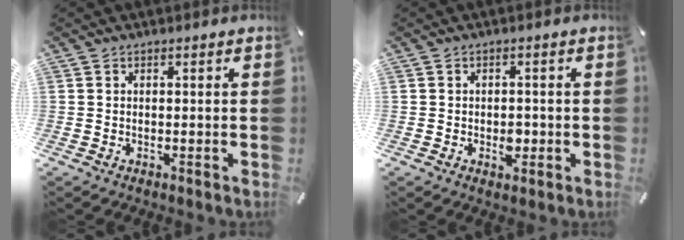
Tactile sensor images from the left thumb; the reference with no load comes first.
{"total": 3.6, "force": [-0.9, 2.3, 2.6], "torque": [-0.037, 0.000, -0.014]}